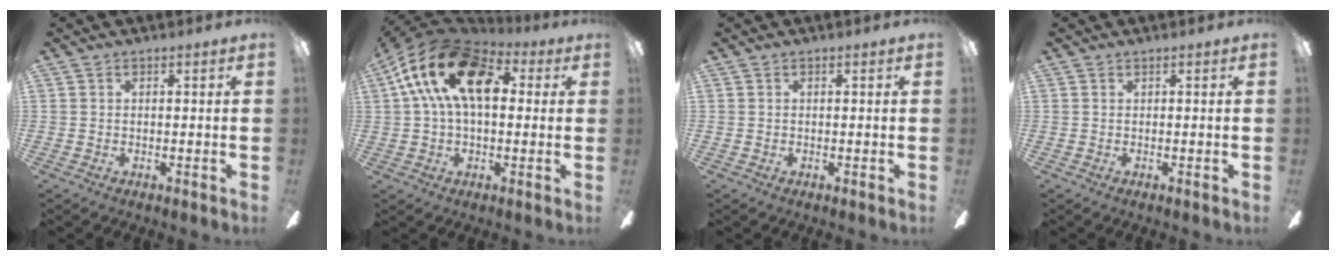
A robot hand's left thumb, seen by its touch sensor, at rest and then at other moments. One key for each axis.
{"total": 18.7, "fx": 5.5, "fy": 10.4, "fz": 14.6, "tx": -0.289, "ty": 0.004, "tz": 0.091}
{"total": 0.0}
{"total": 0.0}